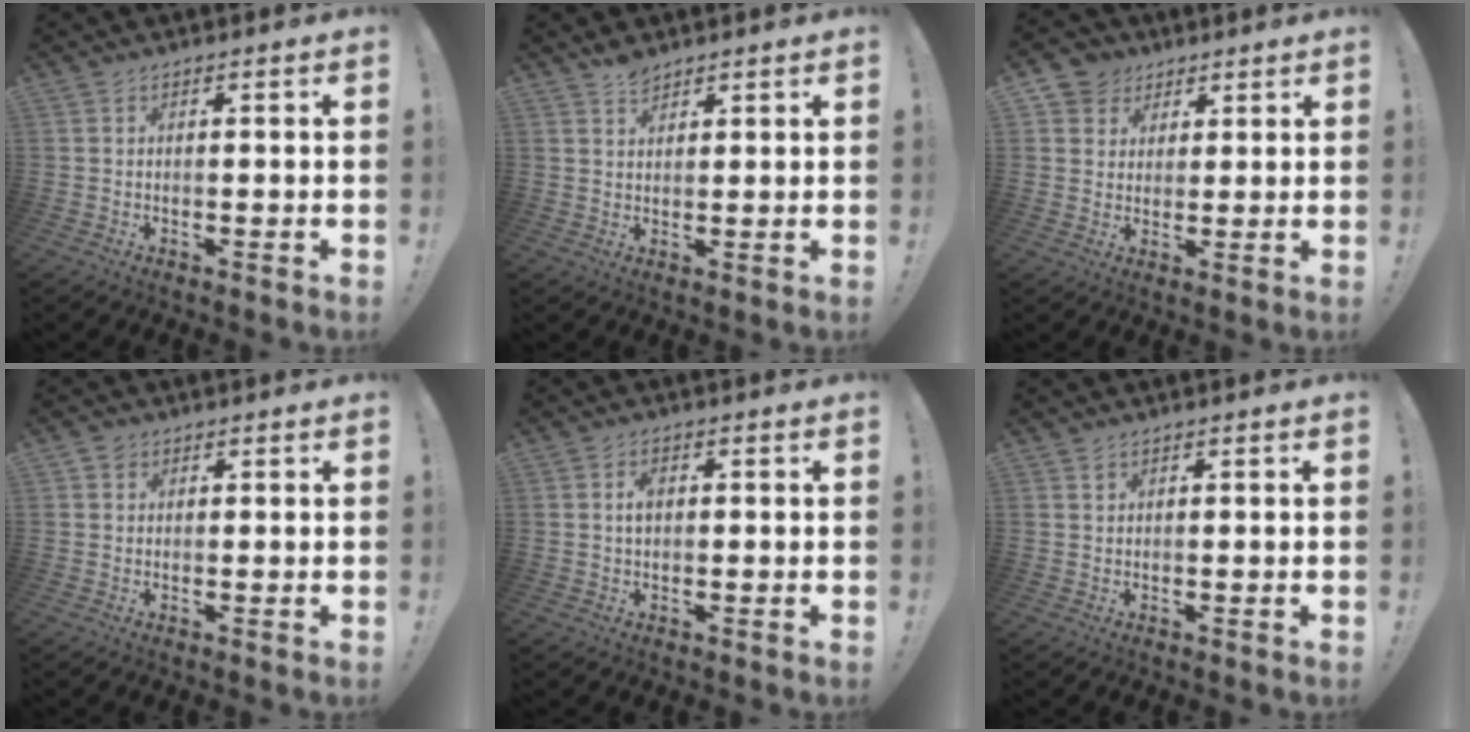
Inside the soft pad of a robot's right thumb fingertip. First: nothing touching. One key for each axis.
{"total": 3.5, "fx": 2.8, "fy": 1.8, "fz": 1.1, "tx": -0.001, "ty": -0.019, "tz": 0.049}
{"total": 6.3, "fx": 2.8, "fy": 5.6, "fz": 0.7, "tx": -0.018, "ty": -0.015, "tz": 0.058}
{"total": 1.9, "fx": 1.0, "fy": 1.6, "fz": 0.3, "tx": -0.006, "ty": 0.001, "tz": 0.018}
{"total": 2.4, "fx": 0.6, "fy": 1.6, "fz": 1.7, "tx": -0.016, "ty": -0.003, "tz": 0.004}
{"total": 0.9, "fx": 0.6, "fy": 0.6, "fz": 0.3, "tx": 0.000, "ty": -0.002, "tz": 0.010}